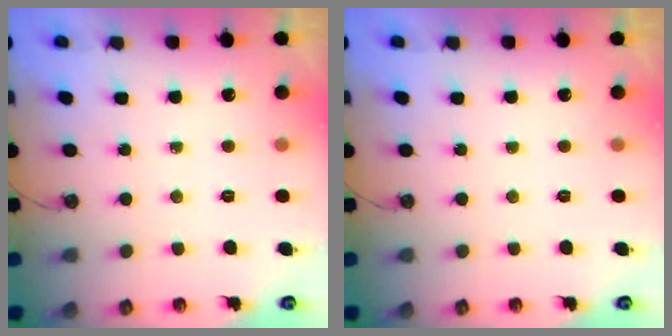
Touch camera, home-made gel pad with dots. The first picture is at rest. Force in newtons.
{"total": 0.0}